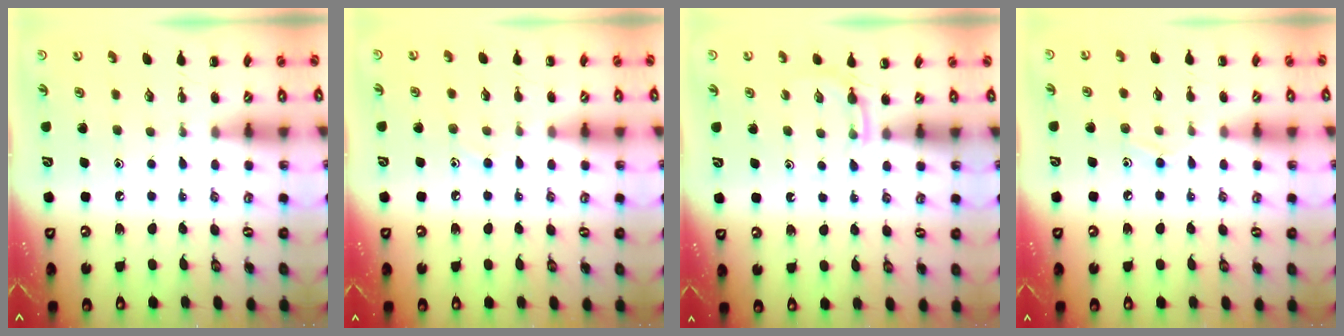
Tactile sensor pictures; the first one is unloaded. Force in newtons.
{"total": 7.0, "press": 6.6, "slide": 2.3}
{"total": 3.5, "press": 3.3, "slide": 1.2}
{"total": 8.4, "press": 8.1, "slide": 2.4}